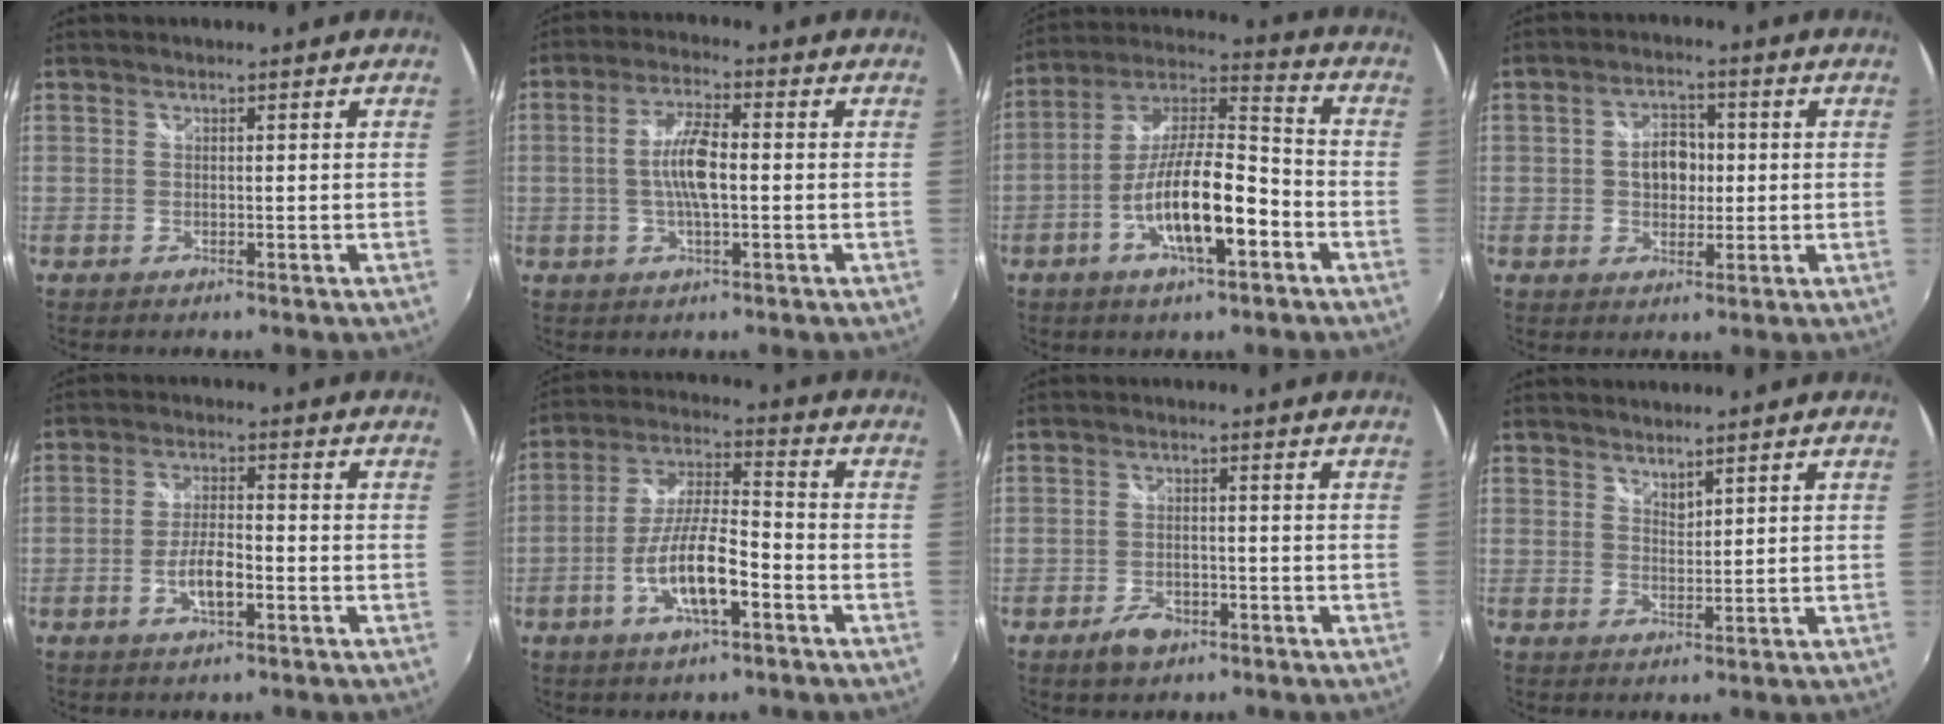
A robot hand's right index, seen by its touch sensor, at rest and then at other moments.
{"total": 7.4, "force": [-0.5, 1.9, 7.1], "torque": [-0.137, 0.004, -0.011]}
{"total": 15.5, "force": [-6.0, 4.2, 13.7], "torque": [-0.259, 0.003, -0.109]}
{"total": 6.1, "force": [0.2, 4.3, 4.3], "torque": [-0.073, 0.012, 0.003]}
{"total": 5.8, "force": [-2.4, 1.7, 5.0], "torque": [-0.101, 0.000, -0.042]}
{"total": 12.1, "force": [-5.0, 3.0, 10.5], "torque": [-0.215, -0.002, -0.093]}
{"total": 4.8, "force": [-2.9, 2.7, 2.6], "torque": [-0.062, -0.001, -0.048]}
{"total": 2.0, "force": [1.9, 0.5, 0.5], "torque": [-0.005, 0.001, 0.033]}